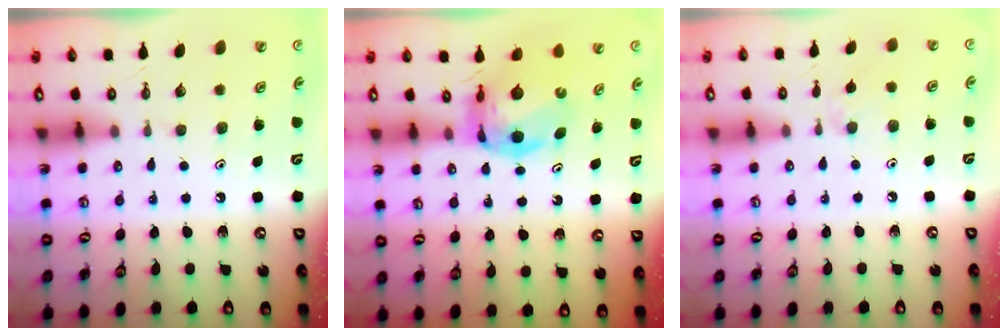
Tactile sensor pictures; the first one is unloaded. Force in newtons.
{"total": 7.5, "press": 7.5, "slide": 0.9}
{"total": 4.9, "press": 4.9, "slide": 0.7}